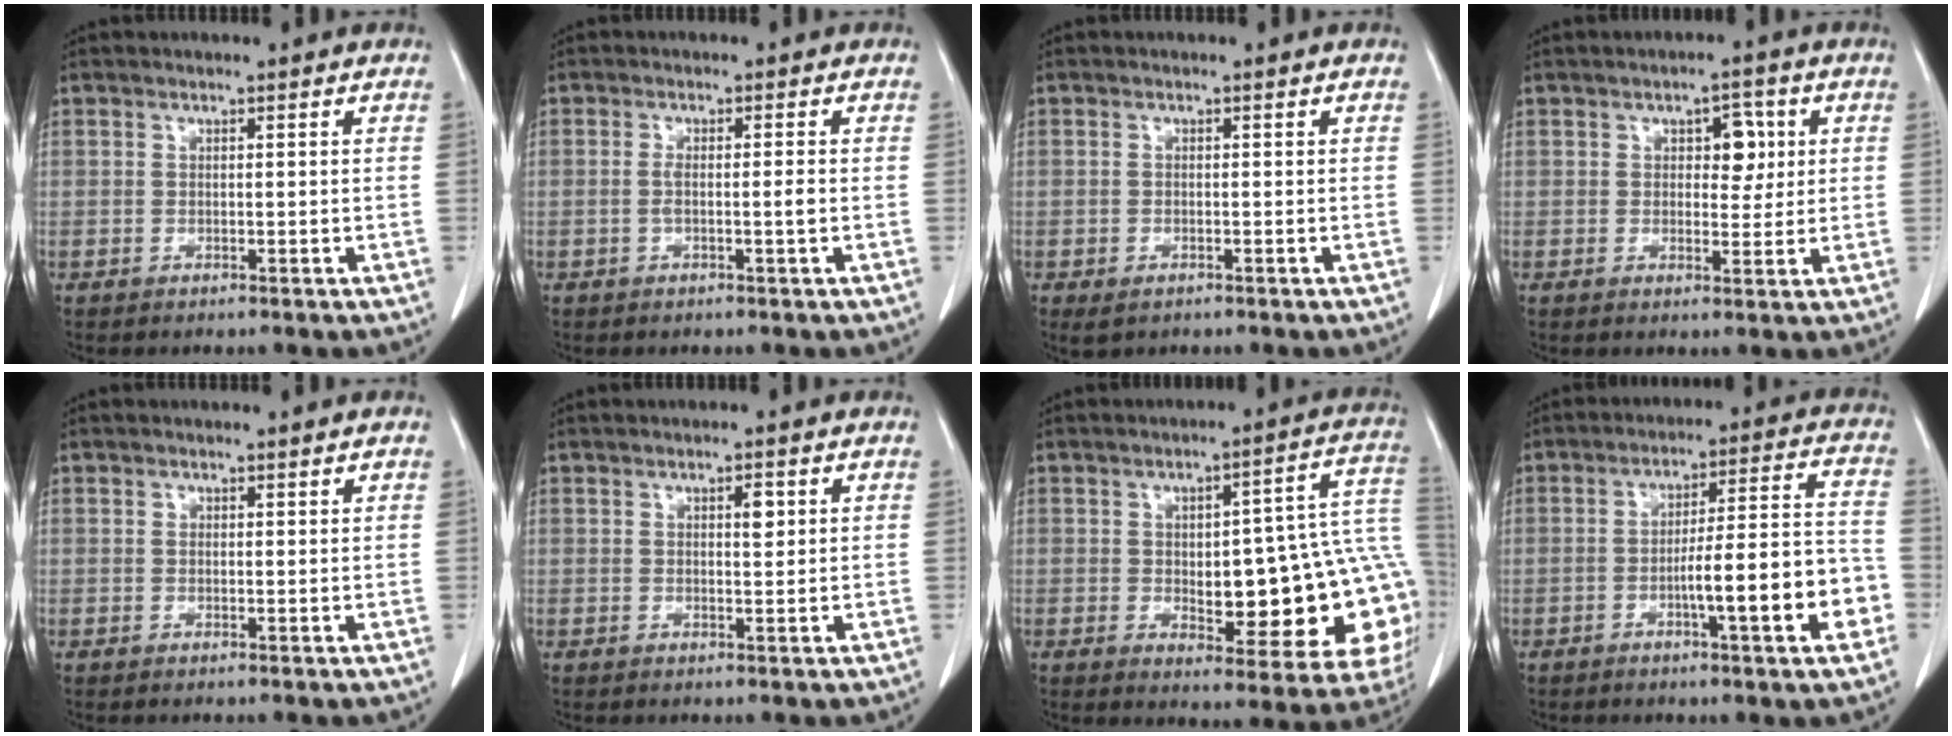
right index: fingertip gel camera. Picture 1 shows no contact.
{"total": 2.2, "force": [-0.4, 0.0, 2.2], "torque": [-0.038, 0.003, -0.006]}
{"total": 1.8, "force": [-0.9, 0.9, 1.2], "torque": [-0.022, -0.002, -0.007]}
{"total": 4.3, "force": [1.2, 2.4, 3.4], "torque": [-0.042, 0.008, 0.018]}
{"total": 0.7, "force": [0.5, 0.3, 0.4], "torque": [-0.006, 0.000, 0.007]}
{"total": 2.2, "force": [0.8, 0.9, 1.8], "torque": [-0.026, -0.003, 0.013]}
{"total": 21.0, "force": [-2.5, 6.8, 19.7], "torque": [-0.165, 0.039, -0.007]}
{"total": 12.8, "force": [-4.2, 1.1, 12.0], "torque": [-0.169, 0.018, -0.057]}